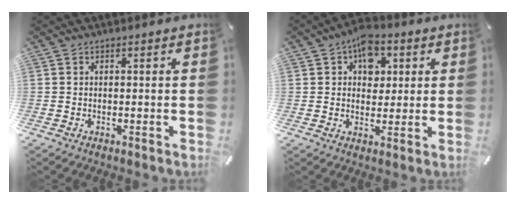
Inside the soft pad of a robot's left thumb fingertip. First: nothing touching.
{"total": 8.2, "force": [3.1, 6.2, 4.3], "torque": [-0.050, -0.006, 0.051]}